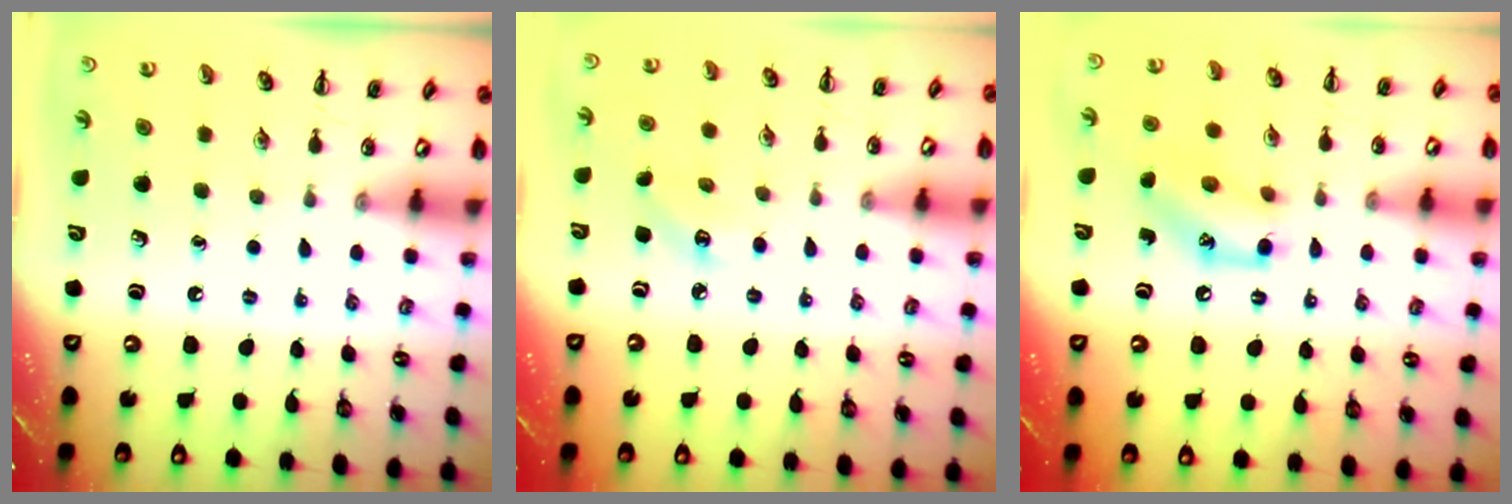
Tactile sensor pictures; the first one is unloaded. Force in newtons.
{"total": 3.6, "press": 3.5, "slide": 0.9}
{"total": 12.2, "press": 12.0, "slide": 2.0}